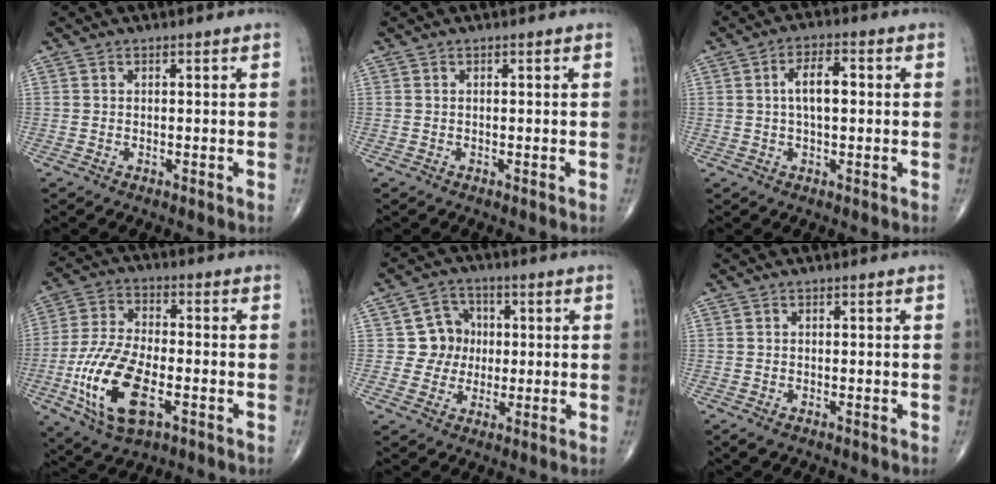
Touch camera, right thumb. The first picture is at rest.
{"total": 0.0}
{"total": 5.9, "force": [0.6, 2.6, 5.2], "torque": [-0.082, 0.009, 0.004]}
{"total": 16.5, "force": [-5.2, 7.8, 13.6], "torque": [-0.275, 0.011, -0.092]}
{"total": 7.0, "force": [0.3, 6.7, 1.9], "torque": [0.011, 0.013, -0.002]}
{"total": 1.4, "force": [-0.8, 0.8, 0.9], "torque": [-0.020, -0.002, -0.010]}